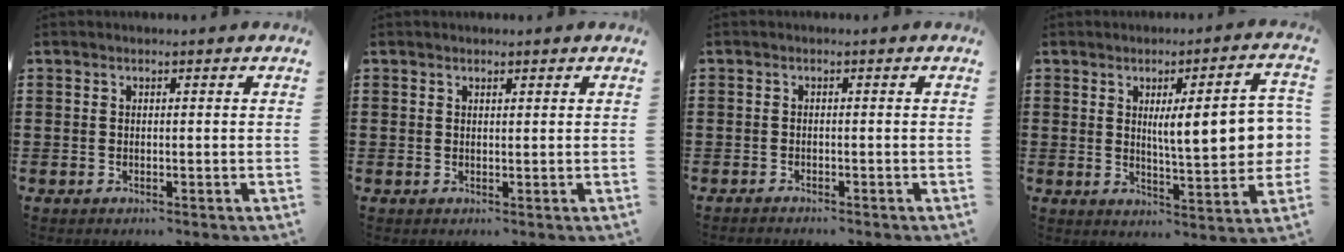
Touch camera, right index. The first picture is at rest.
{"total": 0.6, "force": [0.5, 0.3, 0.3], "torque": [-0.005, 0.002, 0.008]}
{"total": 1.0, "force": [-1.0, 0.1, 0.0], "torque": [-0.003, 0.002, -0.021]}
{"total": 9.9, "force": [1.5, 2.4, 9.5], "torque": [-0.142, -0.005, 0.015]}